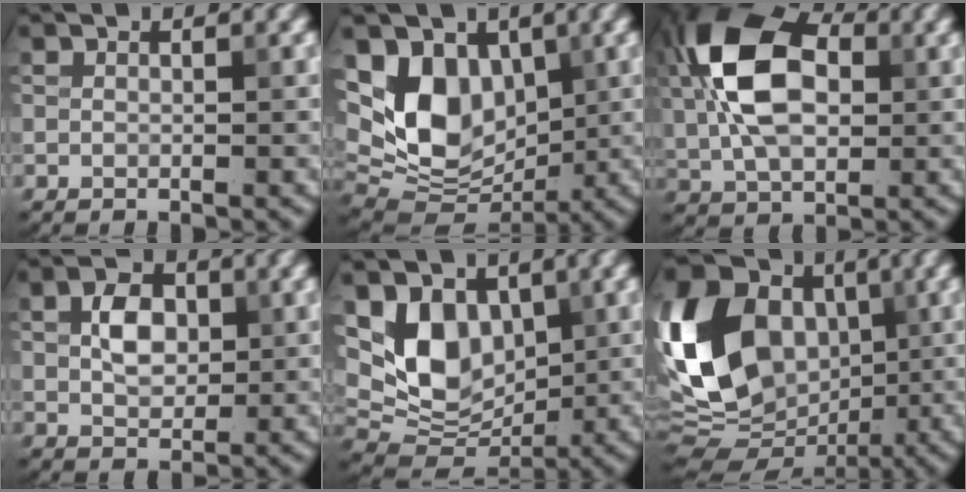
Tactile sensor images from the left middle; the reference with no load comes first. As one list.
[{"total": 9.4, "force": [1.7, 6.6, 6.4], "torque": [-0.116, -0.010, 0.029]}, {"total": 10.2, "force": [1.6, 6.1, 8.0], "torque": [-0.168, 0.015, 0.019]}, {"total": 3.6, "force": [0.6, 2.4, 2.5], "torque": [-0.050, 0.005, 0.009]}, {"total": 7.8, "force": [1.9, 5.5, 5.2], "torque": [-0.098, -0.016, 0.032]}, {"total": 13.4, "force": [0.6, 10.3, 8.7], "torque": [-0.193, 0.007, -0.015]}]